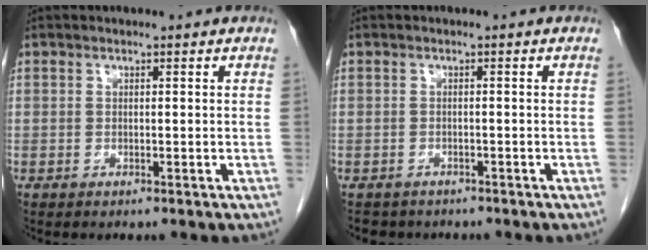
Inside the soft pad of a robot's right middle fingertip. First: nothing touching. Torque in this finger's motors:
{"motor_torque": [0.02, -0.01, -0.03, 0.00]}